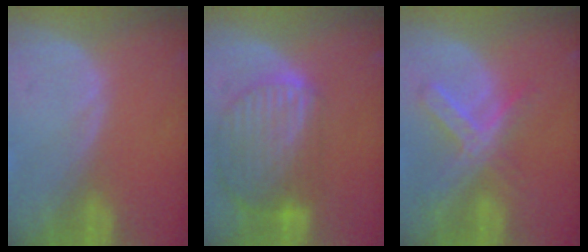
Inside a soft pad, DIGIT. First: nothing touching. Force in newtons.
{"total": 10.2, "press": 8.7, "slide": 5.3}
{"total": 7.4, "press": 6.4, "slide": 3.9}